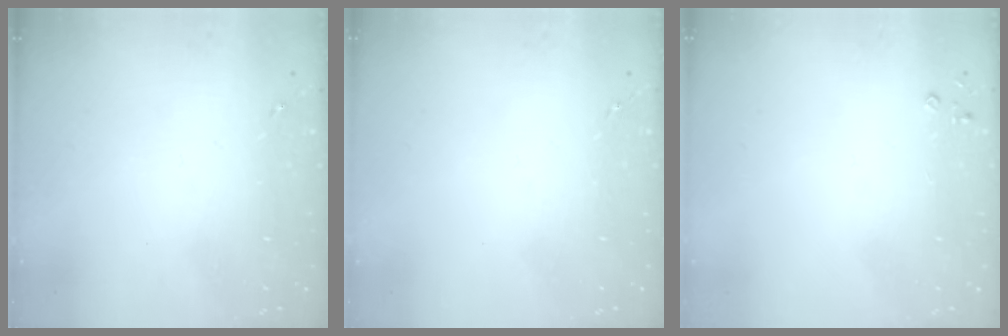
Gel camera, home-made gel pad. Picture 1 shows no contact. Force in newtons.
{"total": 0.0}
{"total": 2.2, "press": 2.2, "slide": 0.3}